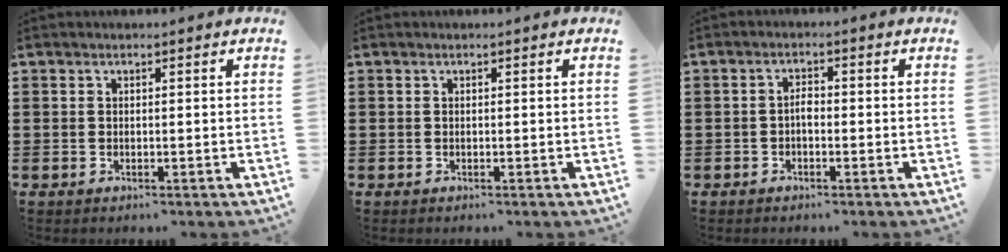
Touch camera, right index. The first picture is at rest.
{"total": 0.0}
{"total": 1.6, "force": [-0.6, 0.7, 1.3], "torque": [-0.026, 0.004, -0.012]}